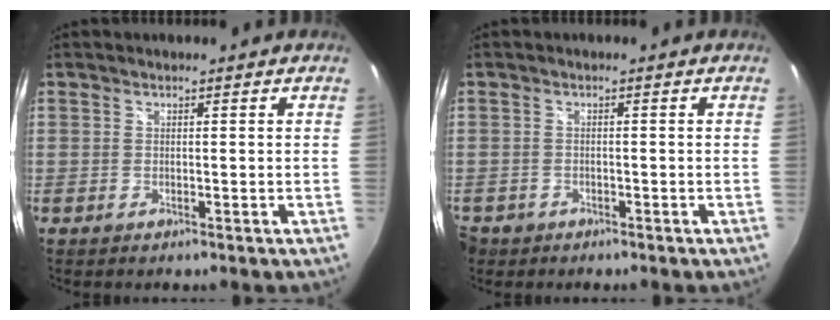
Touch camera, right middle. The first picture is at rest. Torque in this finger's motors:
{"motor_torque": [-0.06, -0.05, 0.00, 0.00]}